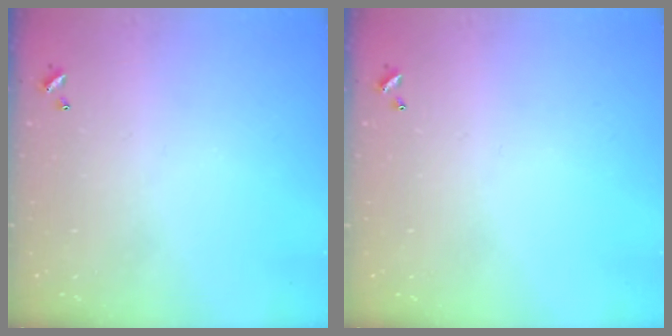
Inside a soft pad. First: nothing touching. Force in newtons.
{"total": 0.0}